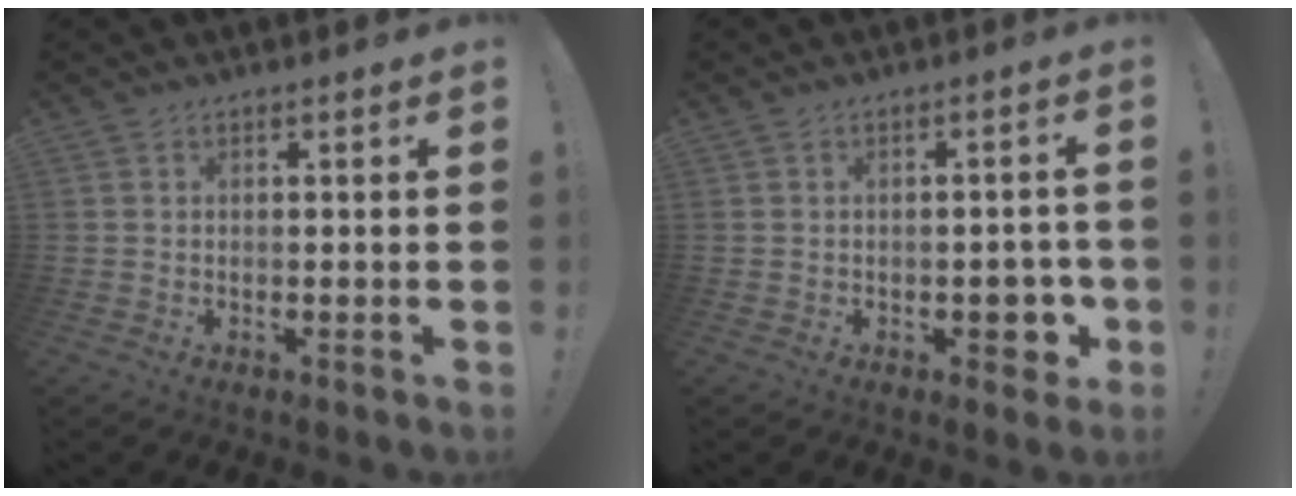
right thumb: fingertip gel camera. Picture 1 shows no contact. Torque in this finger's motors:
{"motor_torque": [0.71, 0.67, 0.50, -0.76, 0.20]}